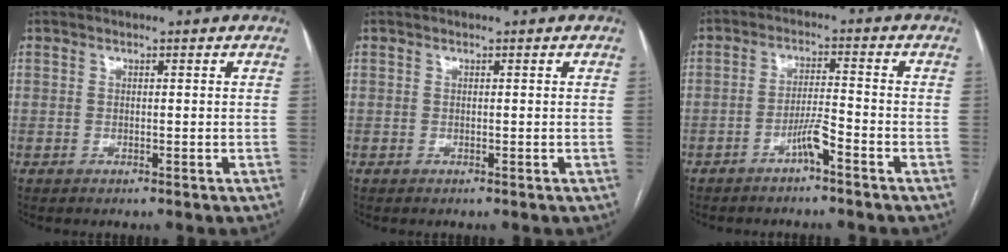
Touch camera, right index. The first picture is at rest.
{"total": 0.0}
{"total": 3.9, "force": [-2.6, 0.0, 2.9], "torque": [-0.055, 0.005, -0.048]}